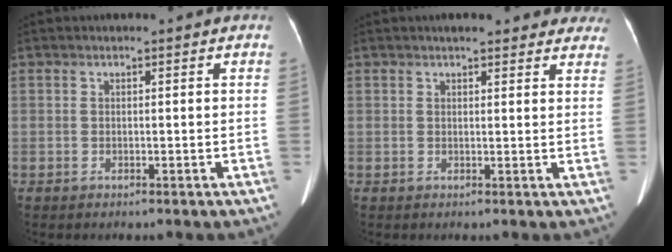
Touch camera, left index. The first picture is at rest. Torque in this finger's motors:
{"motor_torque": [0.44, -0.56, 0.20, 0.06]}